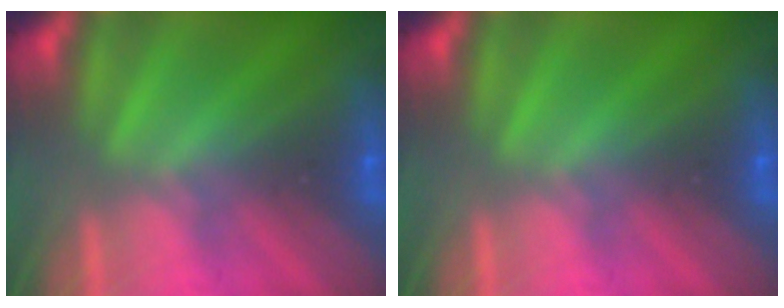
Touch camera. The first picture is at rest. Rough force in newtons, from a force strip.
{"total": 0.0}